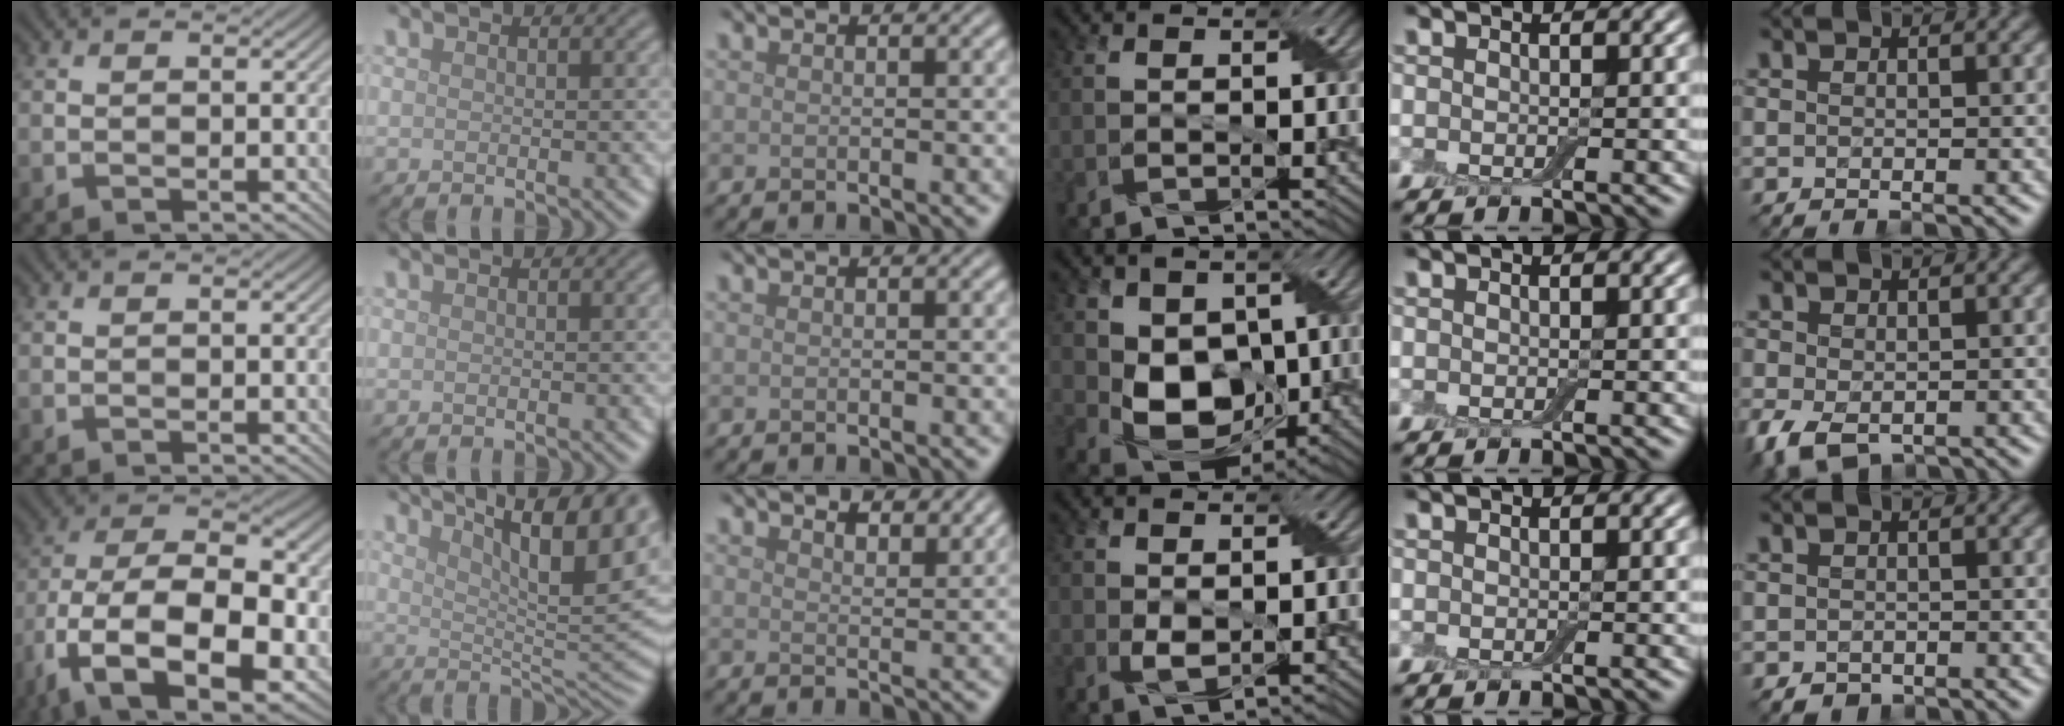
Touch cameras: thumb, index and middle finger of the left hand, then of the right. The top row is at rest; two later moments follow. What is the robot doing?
{"motion": "wrap", "object": "adhesive wrap"}